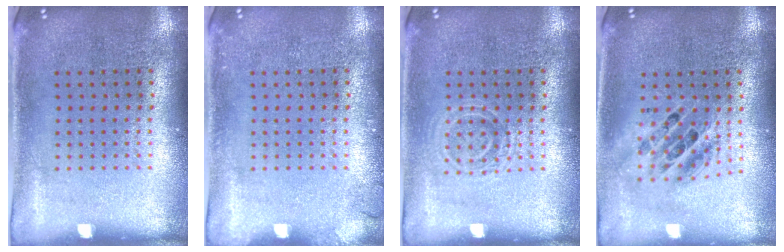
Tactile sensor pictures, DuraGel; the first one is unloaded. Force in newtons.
{"total": 0.9, "press": 0.9, "slide": 0.1}
{"total": 1.6, "press": 1.5, "slide": 0.4}
{"total": 1.7, "press": 1.4, "slide": 0.9}